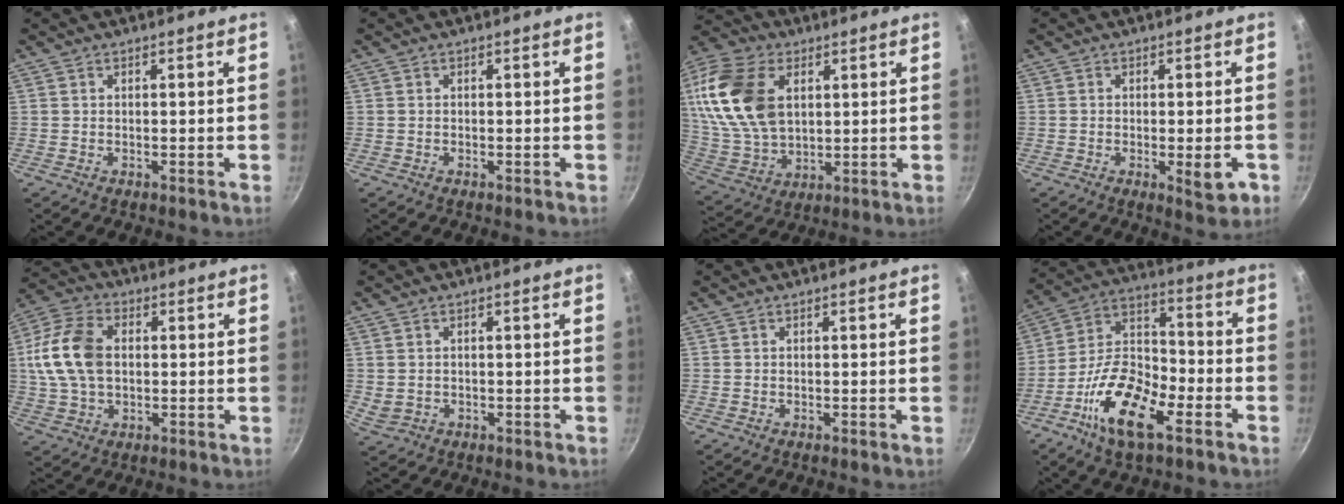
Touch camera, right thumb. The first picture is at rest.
{"total": 0.0}
{"total": 21.8, "force": [5.8, 14.3, 15.5], "torque": [-0.308, -0.004, 0.116]}
{"total": 5.3, "force": [-1.6, 1.6, 4.8], "torque": [-0.056, -0.001, -0.020]}
{"total": 13.9, "force": [1.2, 9.2, 10.3], "torque": [-0.191, 0.017, 0.014]}
{"total": 2.2, "force": [-0.1, 1.9, 1.2], "torque": [-0.022, 0.002, 0.009]}
{"total": 0.0}
{"total": 17.0, "force": [-8.4, 7.5, 12.9], "torque": [-0.232, 0.049, -0.170]}